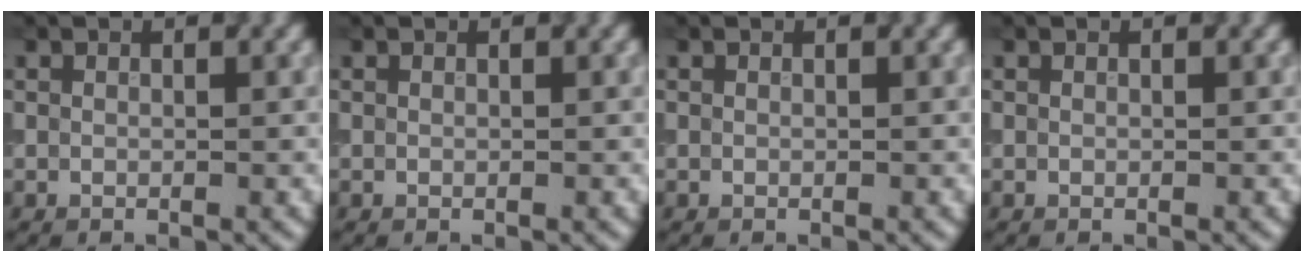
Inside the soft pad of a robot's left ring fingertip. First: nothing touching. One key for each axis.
{"total": 0.0}
{"total": 0.0}
{"total": 0.0}